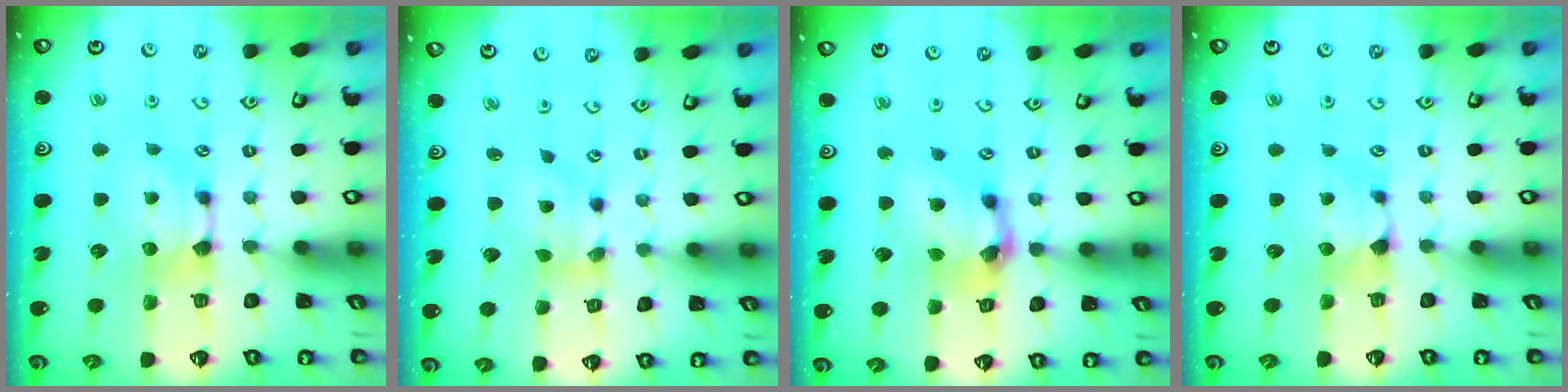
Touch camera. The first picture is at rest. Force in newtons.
{"total": 2.5, "press": 2.1, "slide": 1.5}
{"total": 5.3, "press": 4.9, "slide": 2.0}
{"total": 0.6, "press": 0.3, "slide": 0.6}